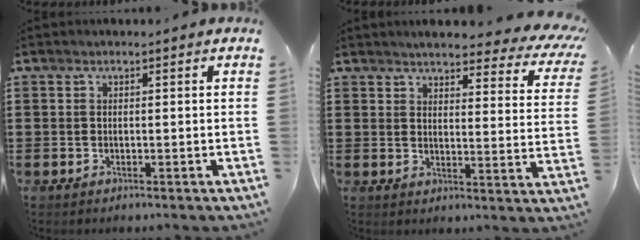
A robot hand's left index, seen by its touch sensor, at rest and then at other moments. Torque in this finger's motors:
{"motor_torque": [2.14, 0.00, 0.18, -0.04]}